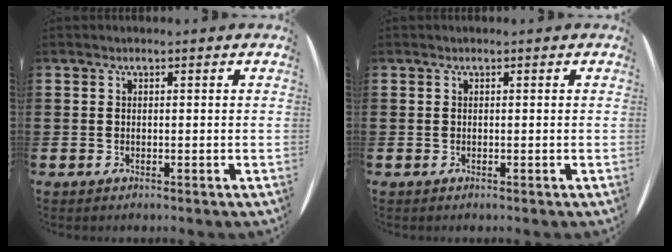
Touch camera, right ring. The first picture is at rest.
{"total": 0.0}